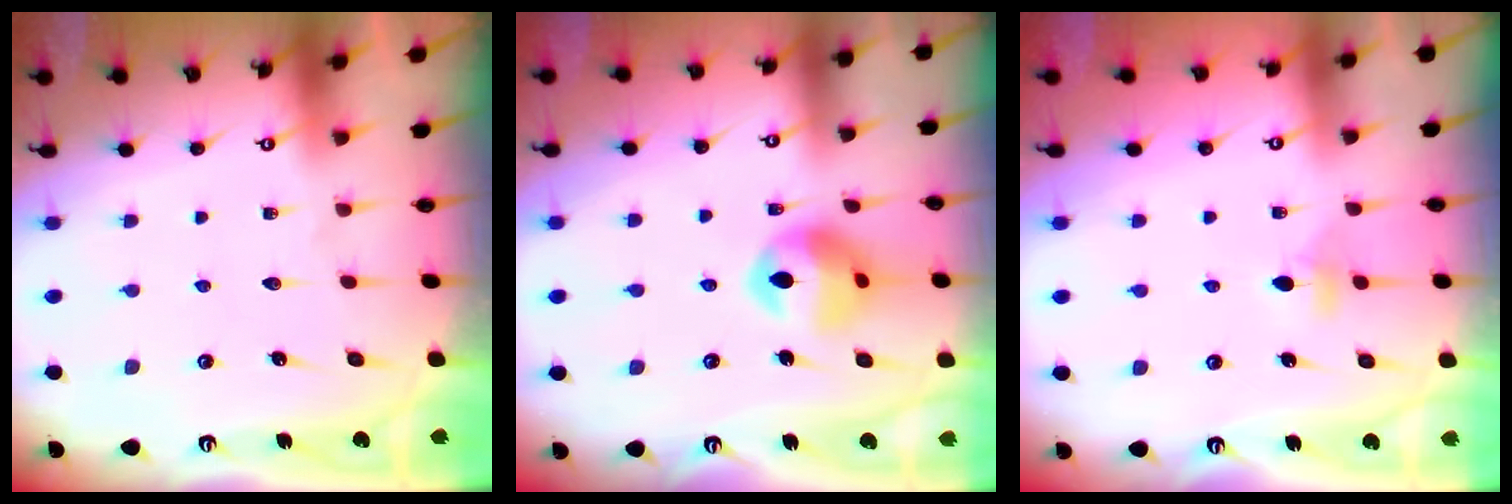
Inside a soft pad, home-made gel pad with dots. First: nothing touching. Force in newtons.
{"total": 12.7, "press": 12.6, "slide": 1.3}
{"total": 3.2, "press": 3.1, "slide": 0.8}